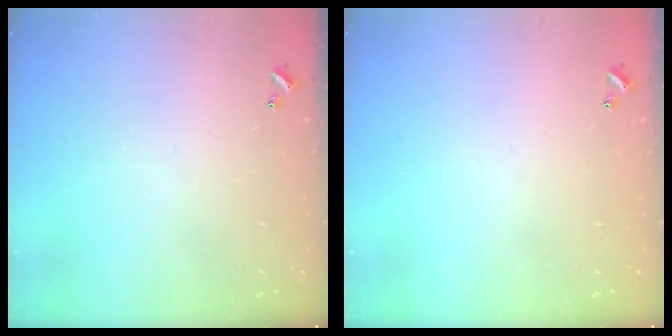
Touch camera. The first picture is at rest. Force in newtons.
{"total": 0.0}